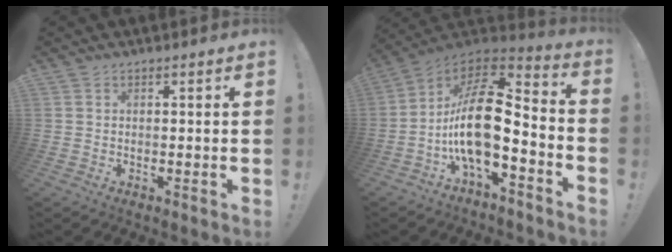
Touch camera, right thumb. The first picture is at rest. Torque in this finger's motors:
{"motor_torque": [2.39, 2.59, 1.90, -0.88, 0.41]}